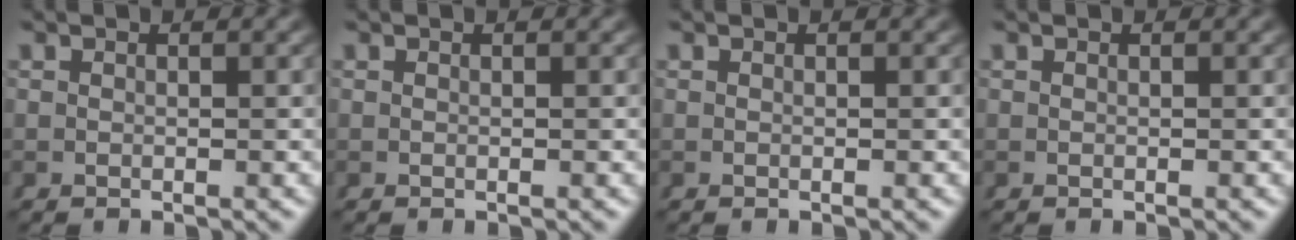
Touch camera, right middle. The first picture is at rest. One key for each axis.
{"total": 0.0}
{"total": 0.0}
{"total": 0.0}